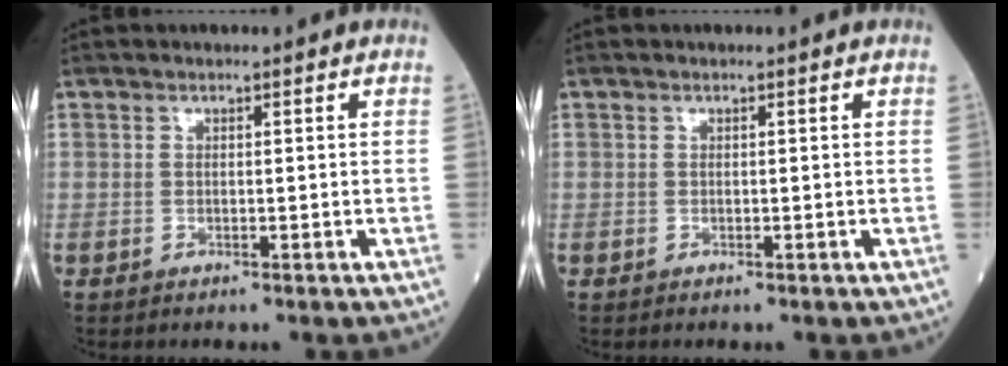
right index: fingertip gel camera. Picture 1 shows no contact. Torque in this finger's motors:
{"motor_torque": [0.00, 0.00, 0.00, 0.00]}